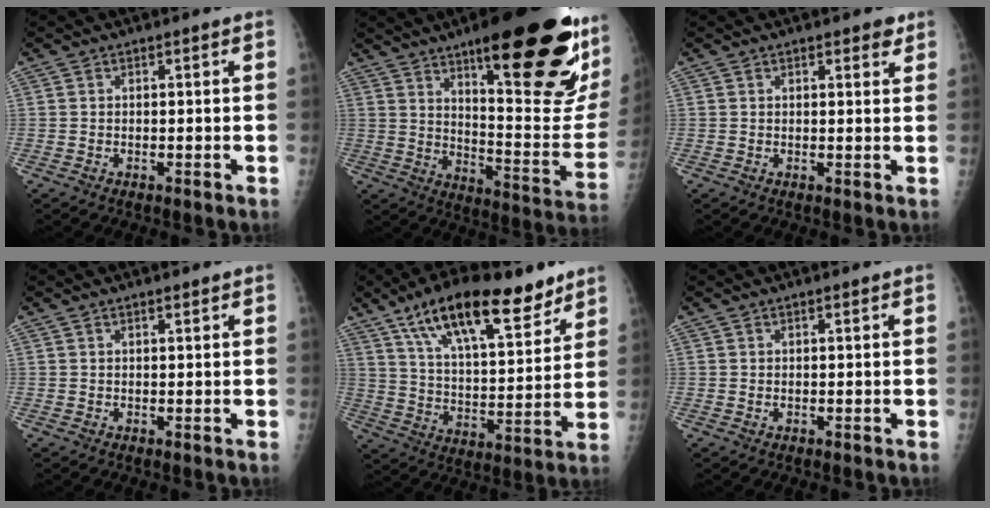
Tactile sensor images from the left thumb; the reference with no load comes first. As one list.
[{"total": 30.4, "force": [16.1, 7.3, 24.8], "torque": [-0.267, -0.060, 0.244]}, {"total": 2.6, "force": [1.8, 1.1, 1.6], "torque": [-0.007, -0.007, 0.019]}, {"total": 0.8, "force": [0.6, 0.2, 0.5], "torque": [-0.008, -0.002, 0.010]}, {"total": 21.1, "force": [13.6, 7.7, 14.1], "torque": [-0.199, -0.048, 0.229]}, {"total": 0.6, "force": [0.2, 0.2, 0.5], "torque": [-0.011, 0.002, 0.006]}]